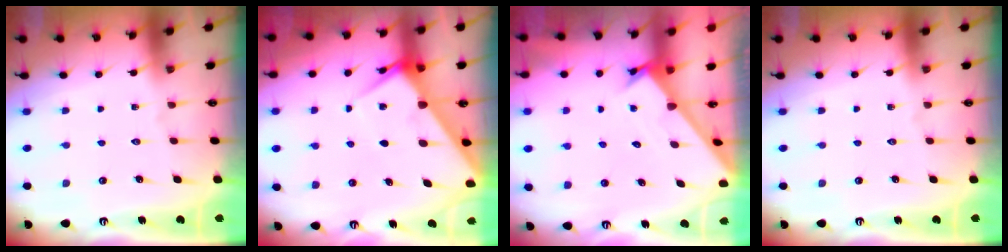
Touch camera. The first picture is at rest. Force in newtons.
{"total": 5.5, "press": 5.5, "slide": 0.5}
{"total": 1.6, "press": 1.6, "slide": 0.1}
{"total": 0.0}